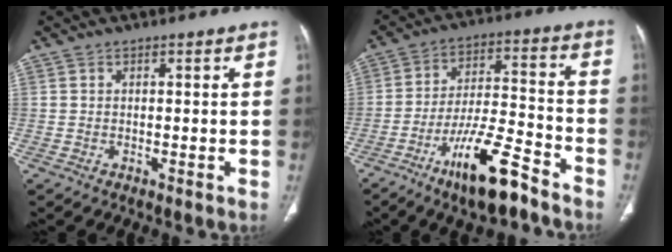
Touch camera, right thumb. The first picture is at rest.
{"total": 14.5, "force": [-9.6, 3.7, 10.2], "torque": [-0.181, 0.067, -0.167]}